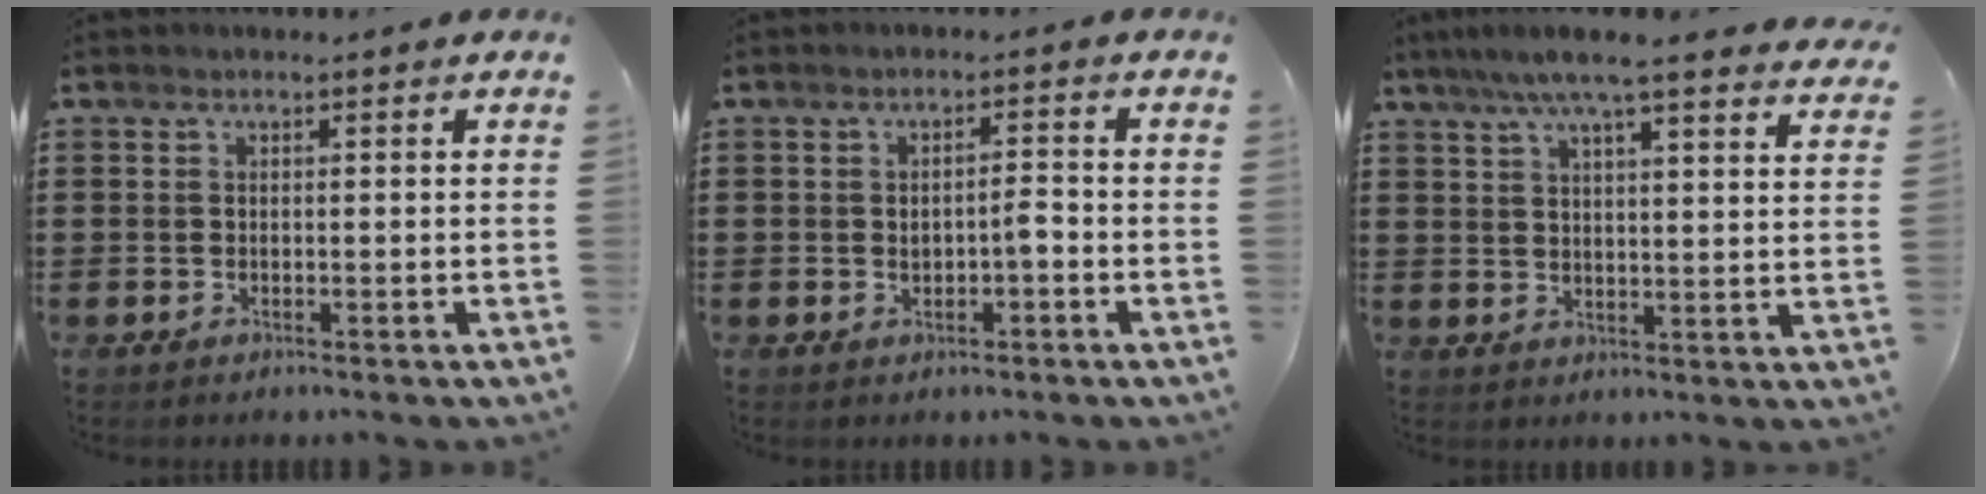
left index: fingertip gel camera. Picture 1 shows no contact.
{"total": 2.6, "force": [-0.5, 0.8, 2.4], "torque": [-0.045, 0.004, -0.012]}
{"total": 6.8, "force": [5.8, 0.1, 3.7], "torque": [-0.088, -0.018, 0.100]}